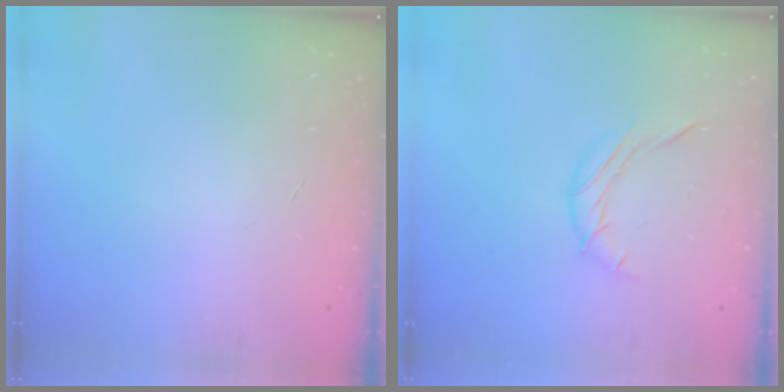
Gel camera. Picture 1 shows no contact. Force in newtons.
{"total": 6.9, "press": 6.9, "slide": 0.5}